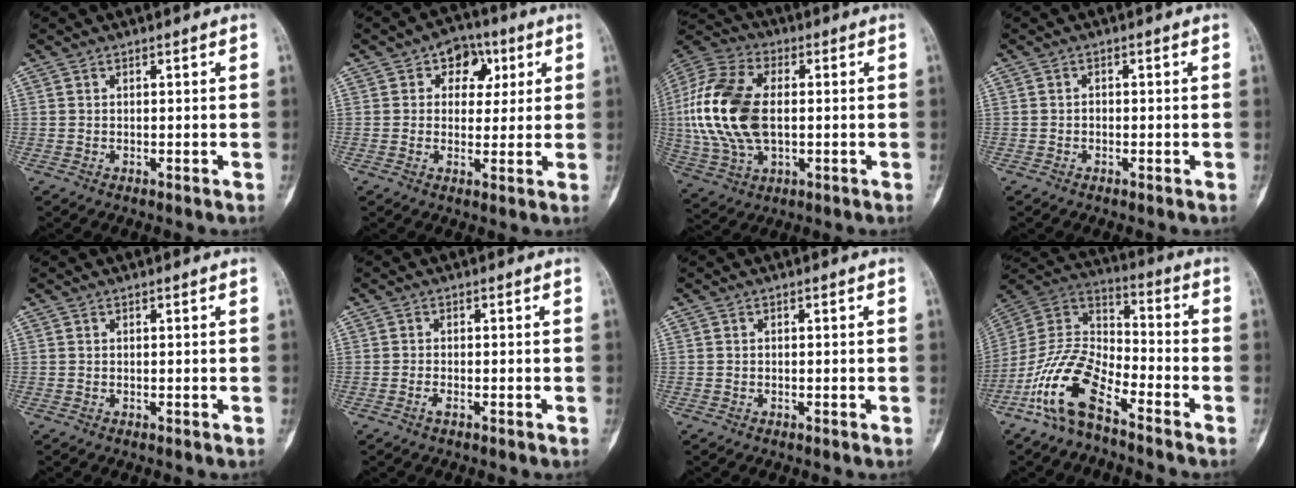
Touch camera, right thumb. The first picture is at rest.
{"total": 7.5, "force": [2.7, 5.7, 4.1], "torque": [-0.009, 0.002, 0.031]}
{"total": 19.5, "force": [0.5, 11.7, 15.6], "torque": [-0.336, 0.010, 0.012]}
{"total": 0.7, "force": [-0.2, 0.6, 0.3], "torque": [0.003, 0.004, -0.008]}
{"total": 0.0}
{"total": 1.1, "force": [-0.7, 0.3, 0.7], "torque": [-0.015, 0.005, -0.014]}
{"total": 0.0}
{"total": 14.4, "force": [-8.9, 5.9, 9.6], "torque": [-0.185, 0.070, -0.181]}